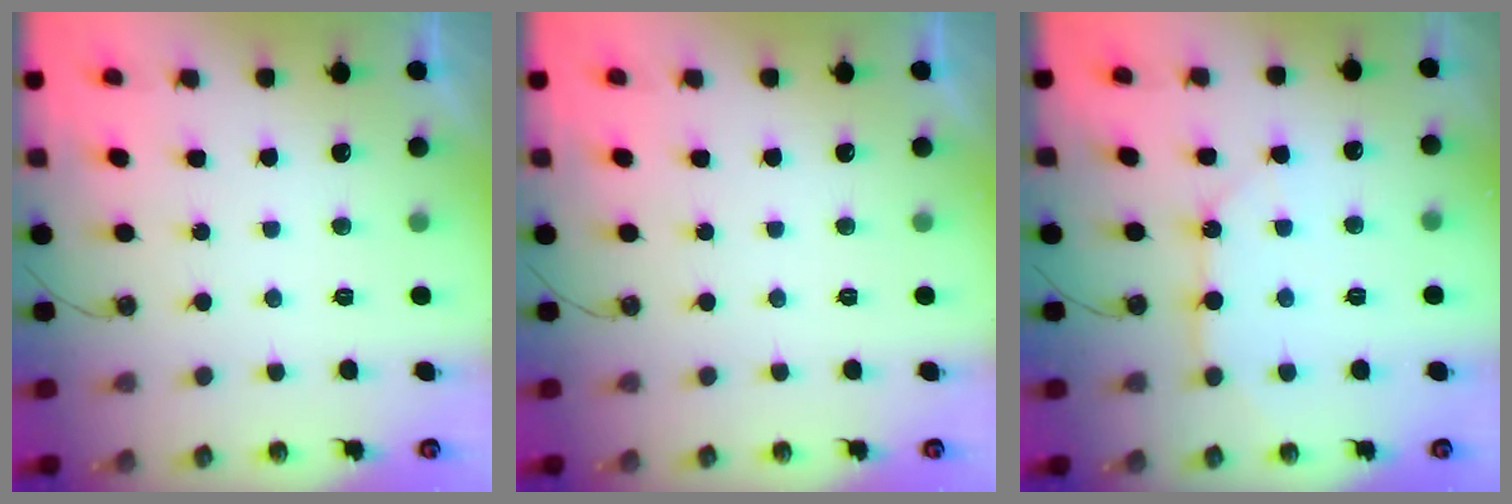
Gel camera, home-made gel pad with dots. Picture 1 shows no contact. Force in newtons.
{"total": 0.0}
{"total": 9.0, "press": 9.0, "slide": 0.8}